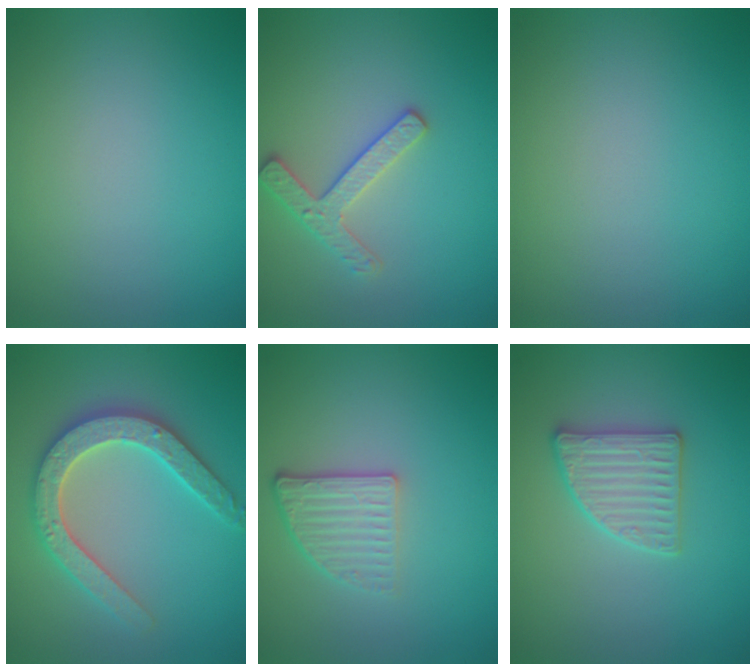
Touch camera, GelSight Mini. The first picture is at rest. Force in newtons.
{"total": 2.5, "press": 2.4, "slide": 0.4}
{"total": 0.0}
{"total": 5.3, "press": 5.2, "slide": 0.9}
{"total": 3.0, "press": 2.3, "slide": 1.8}
{"total": 2.8, "press": 2.8, "slide": 0.4}